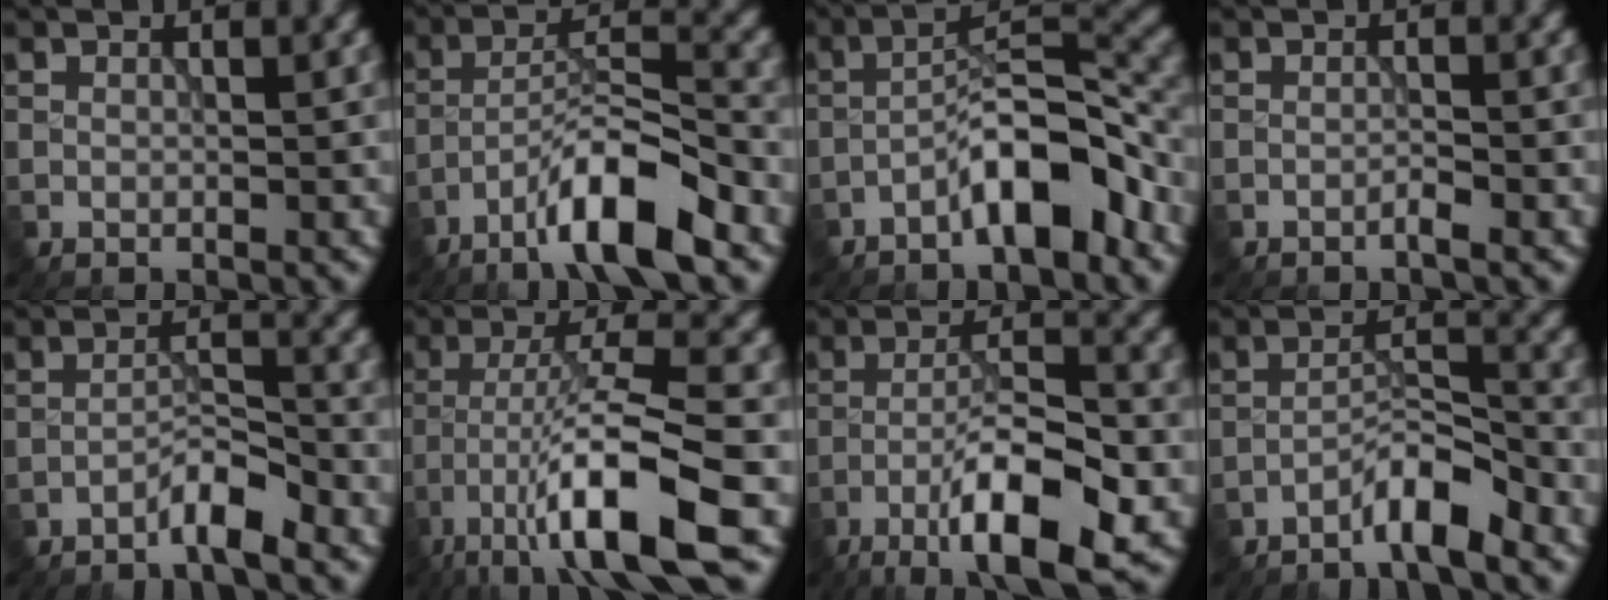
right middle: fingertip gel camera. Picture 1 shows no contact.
{"total": 8.1, "force": [-5.1, 1.4, 6.1], "torque": [-0.105, 0.013, -0.091]}
{"total": 6.7, "force": [-3.7, 1.7, 5.3], "torque": [-0.087, 0.022, -0.068]}
{"total": 0.9, "force": [-0.7, 0.0, 0.6], "torque": [-0.012, 0.003, -0.015]}
{"total": 2.9, "force": [-2.3, 0.2, 1.7], "torque": [-0.030, 0.011, -0.047]}
{"total": 9.7, "force": [-5.2, 1.6, 8.0], "torque": [-0.136, 0.010, -0.095]}
{"total": 9.0, "force": [-4.7, 2.0, 7.4], "torque": [-0.123, 0.011, -0.085]}
{"total": 3.9, "force": [-3.0, 0.4, 2.4], "torque": [-0.042, 0.013, -0.060]}